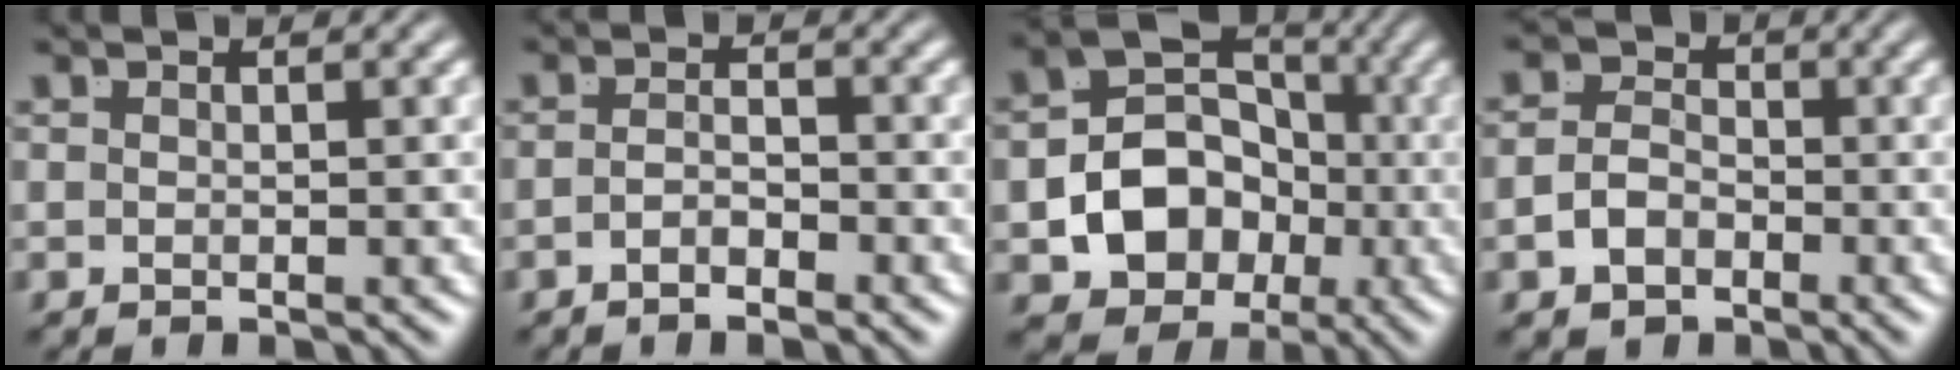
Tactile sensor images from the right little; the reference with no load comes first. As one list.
[{"total": 2.1, "force": [-1.8, -0.2, 1.1], "torque": [-0.016, -0.009, -0.030]}, {"total": 11.5, "force": [-0.8, 9.8, 5.9], "torque": [-0.144, -0.055, 0.001]}, {"total": 4.9, "force": [-1.8, 4.2, 1.7], "torque": [-0.030, -0.018, -0.029]}]